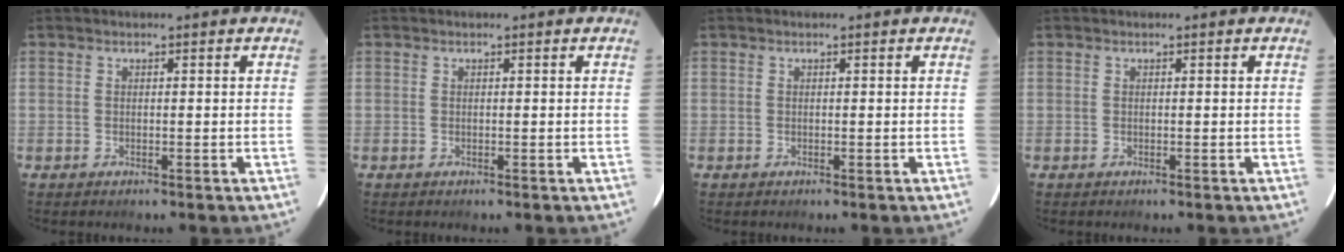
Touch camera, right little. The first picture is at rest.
{"total": 0.0}
{"total": 0.0}
{"total": 0.0}